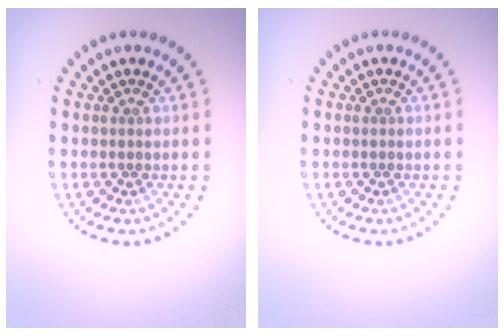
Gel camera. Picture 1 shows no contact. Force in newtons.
{"total": 0.0}